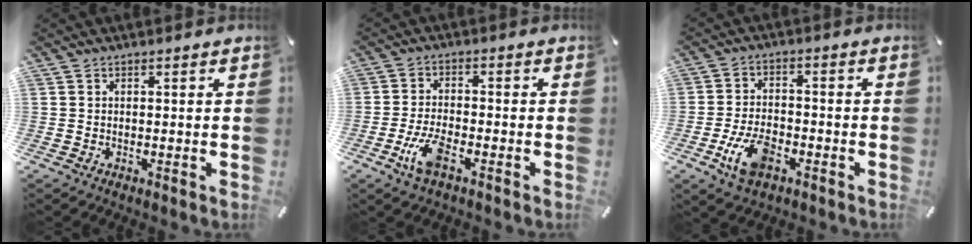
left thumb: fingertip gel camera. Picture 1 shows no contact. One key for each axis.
{"total": 7.3, "fx": -3.4, "fy": 2.8, "fz": 5.7, "tx": -0.136, "ty": -0.001, "tz": -0.065}
{"total": 9.1, "fx": -4.2, "fy": 5.1, "fz": 6.3, "tx": -0.141, "ty": 0.010, "tz": -0.078}